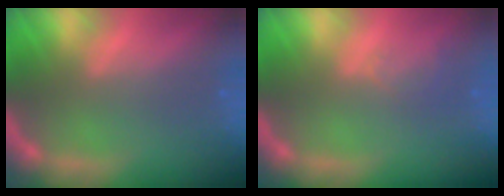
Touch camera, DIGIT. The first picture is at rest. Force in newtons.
{"total": 1.5}